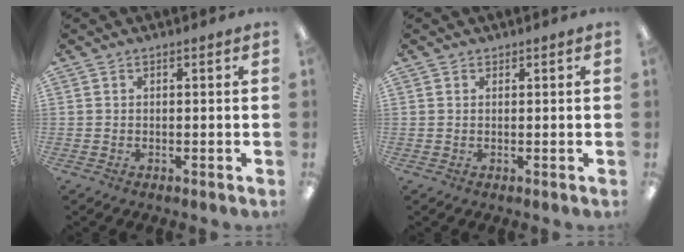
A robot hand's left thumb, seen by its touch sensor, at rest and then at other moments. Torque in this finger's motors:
{"motor_torque": [-0.05, 0.05, 0.18, -0.22, -0.01]}